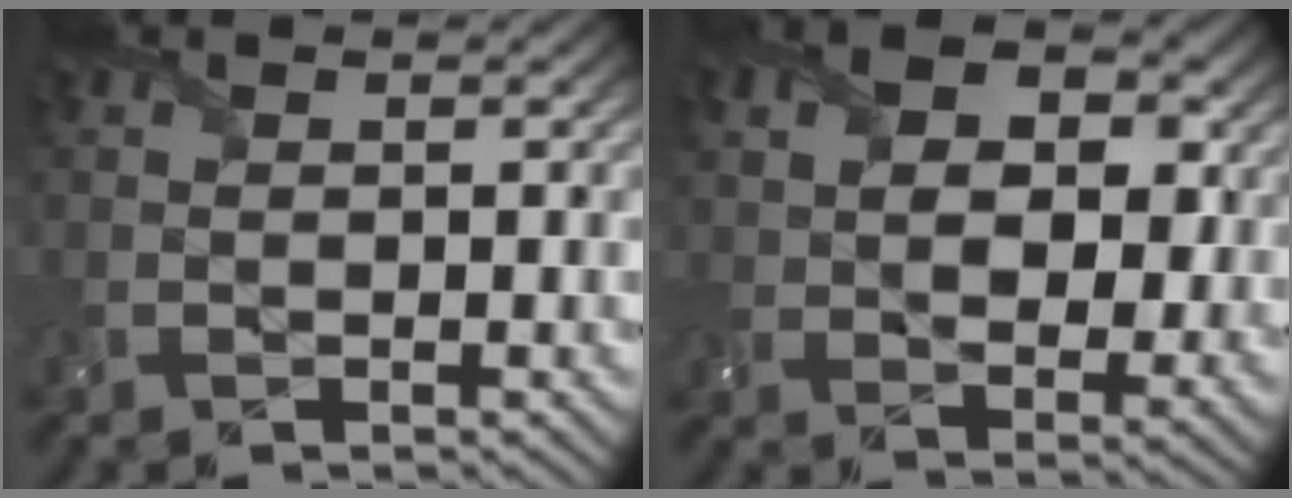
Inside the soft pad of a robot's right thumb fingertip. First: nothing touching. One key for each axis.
{"total": 8.3, "fx": 3.1, "fy": 5.3, "fz": 5.5, "tx": -0.118, "ty": 0.003, "tz": 0.056}